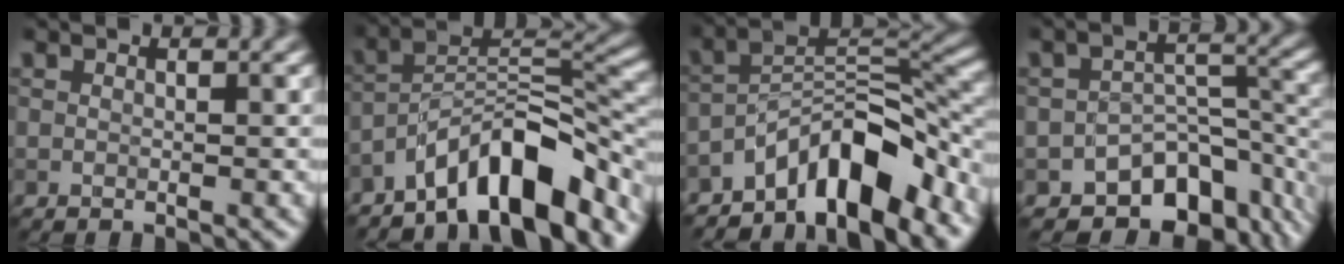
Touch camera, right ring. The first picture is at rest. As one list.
[{"total": 10.1, "force": [-7.0, 3.3, 6.5], "torque": [-0.089, 0.013, -0.134]}, {"total": 8.9, "force": [-6.3, 2.8, 5.6], "torque": [-0.073, 0.011, -0.119]}, {"total": 9.0, "force": [-5.9, 5.5, 4.2], "torque": [-0.041, -0.018, -0.085]}]